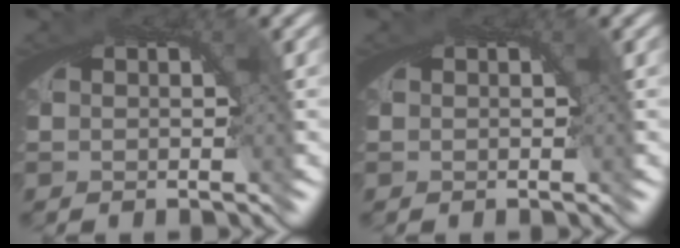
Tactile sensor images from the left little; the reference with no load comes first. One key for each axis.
{"total": 0.0}